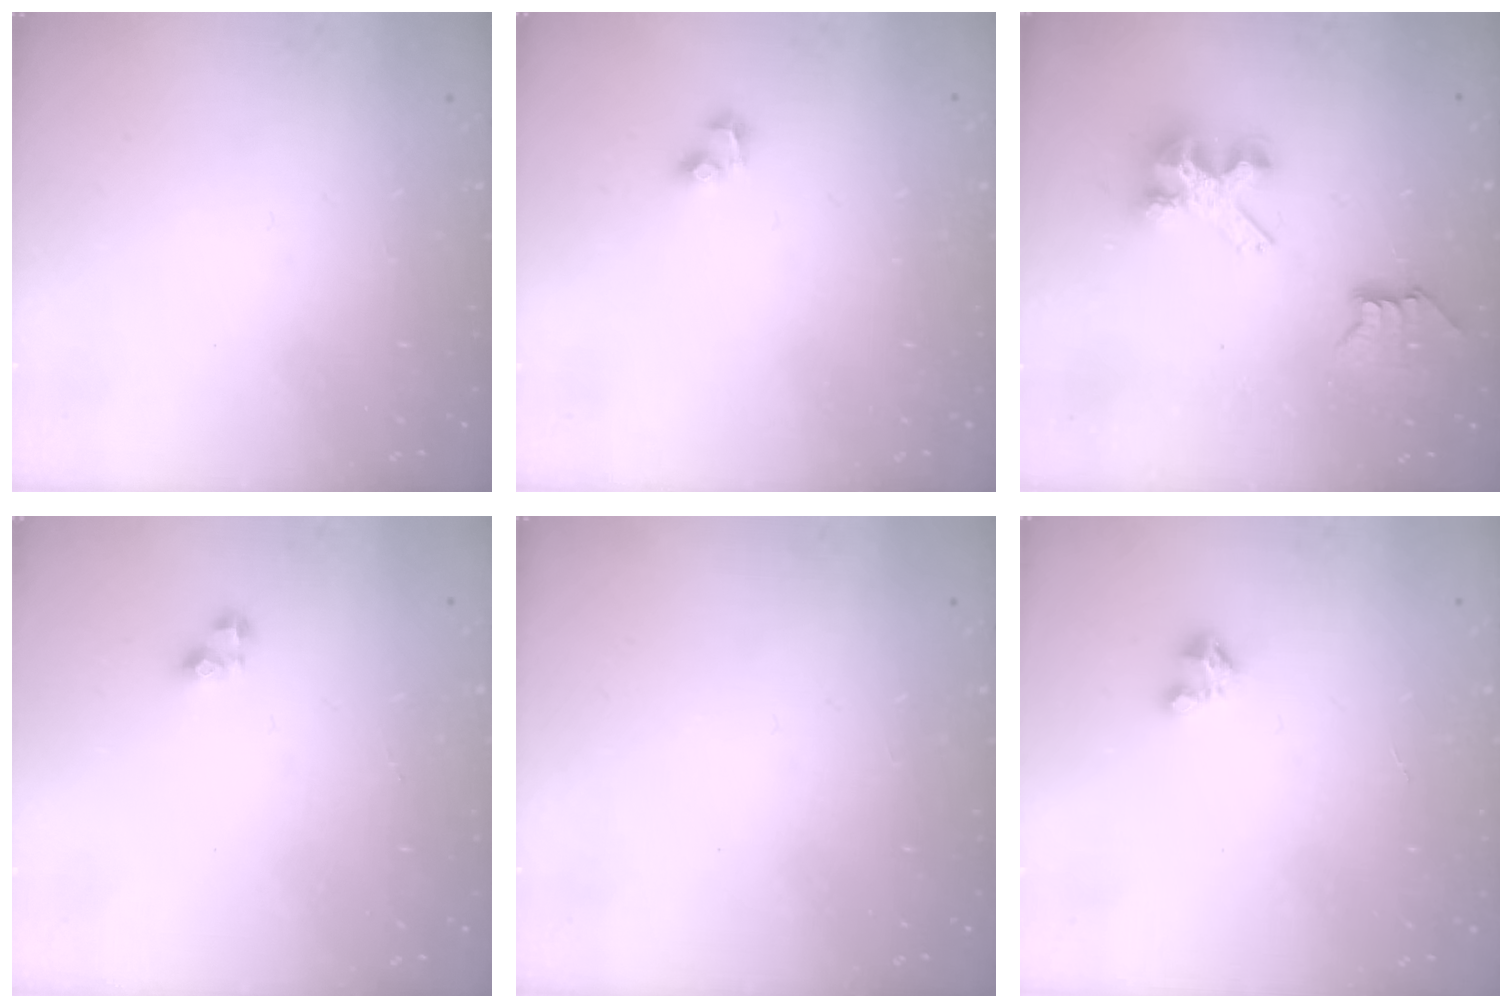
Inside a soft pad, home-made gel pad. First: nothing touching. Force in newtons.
{"total": 2.7, "press": 2.4, "slide": 1.1}
{"total": 7.6, "press": 7.6, "slide": 0.2}
{"total": 3.8, "press": 3.8, "slide": 0.7}
{"total": 0.0}
{"total": 1.6, "press": 1.6, "slide": 0.1}